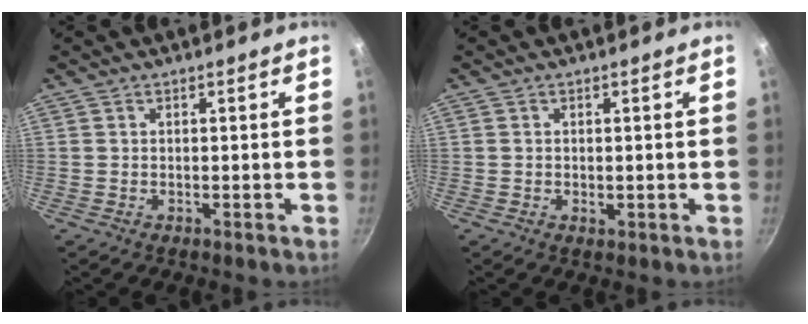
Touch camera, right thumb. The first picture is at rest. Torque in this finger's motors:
{"motor_torque": [-0.02, 0.40, 0.00, 0.42, 0.01]}